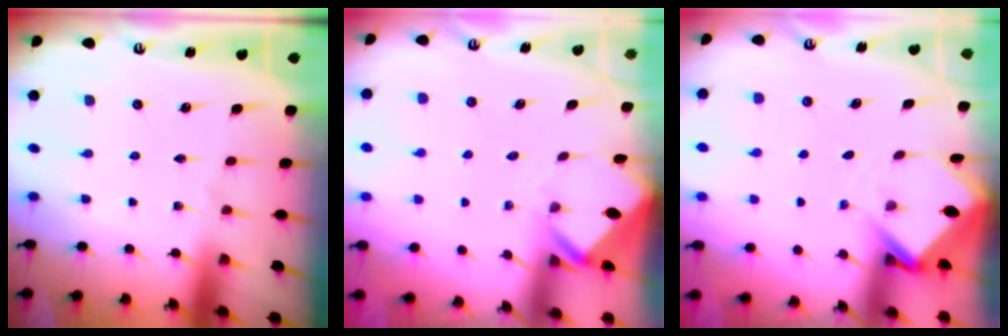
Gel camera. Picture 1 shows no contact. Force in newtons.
{"total": 2.8, "press": 2.8, "slide": 0.2}
{"total": 3.0, "press": 2.9, "slide": 0.3}